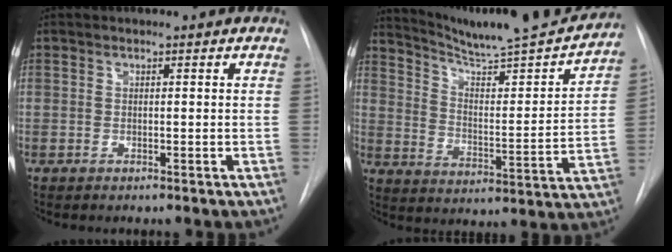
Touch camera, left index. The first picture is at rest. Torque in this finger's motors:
{"motor_torque": [0.92, -1.21, 0.27, 0.03]}